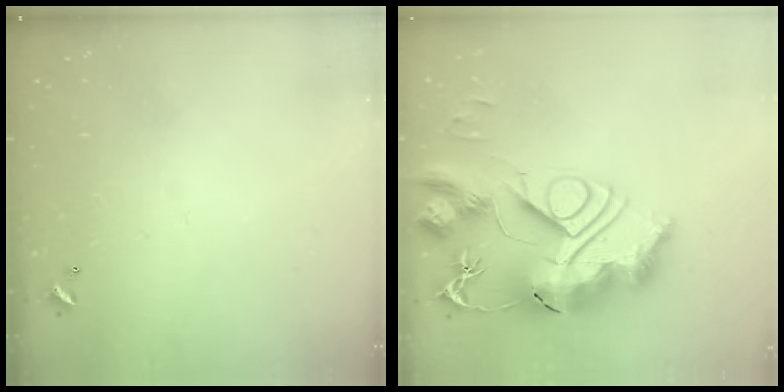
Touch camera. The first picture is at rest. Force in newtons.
{"total": 0.7, "press": 0.7, "slide": 0.0}